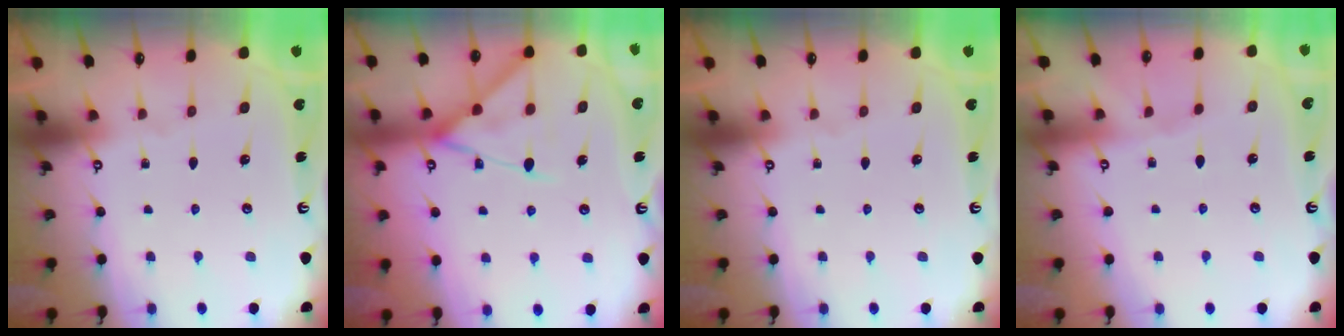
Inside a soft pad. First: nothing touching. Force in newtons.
{"total": 13.5, "press": 13.5, "slide": 1.1}
{"total": 0.0}
{"total": 2.4, "press": 2.3, "slide": 0.5}